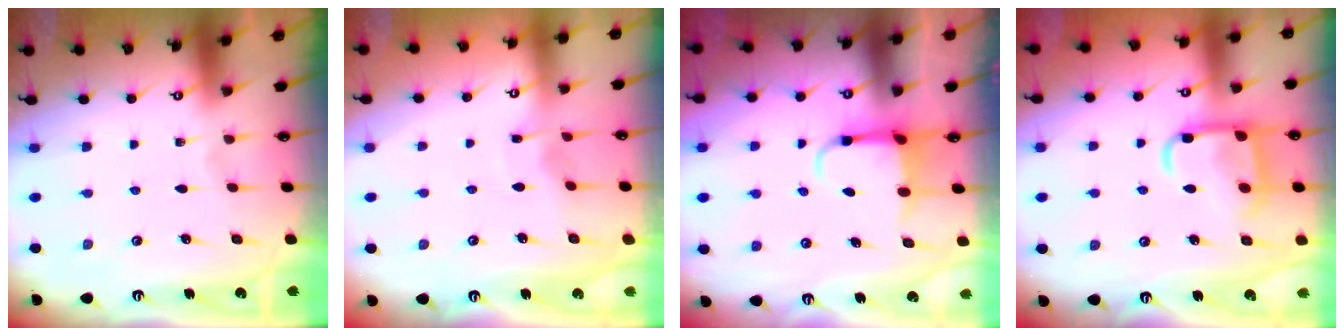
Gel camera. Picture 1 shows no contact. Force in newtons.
{"total": 2.6, "press": 2.6, "slide": 0.2}
{"total": 4.4, "press": 4.3, "slide": 0.9}
{"total": 13.3, "press": 13.2, "slide": 1.3}